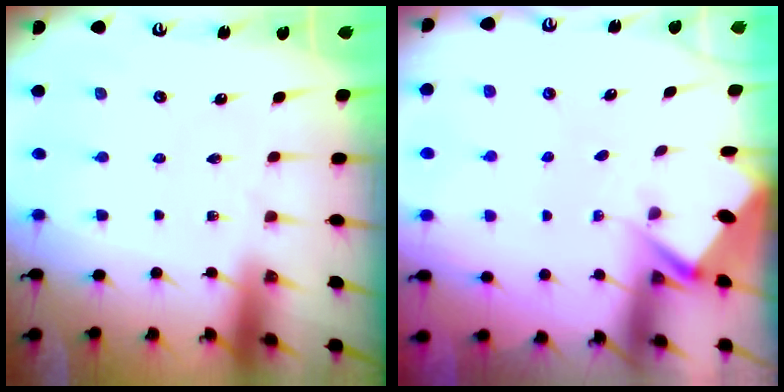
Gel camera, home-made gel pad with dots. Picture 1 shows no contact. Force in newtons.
{"total": 2.8, "press": 2.8, "slide": 0.1}